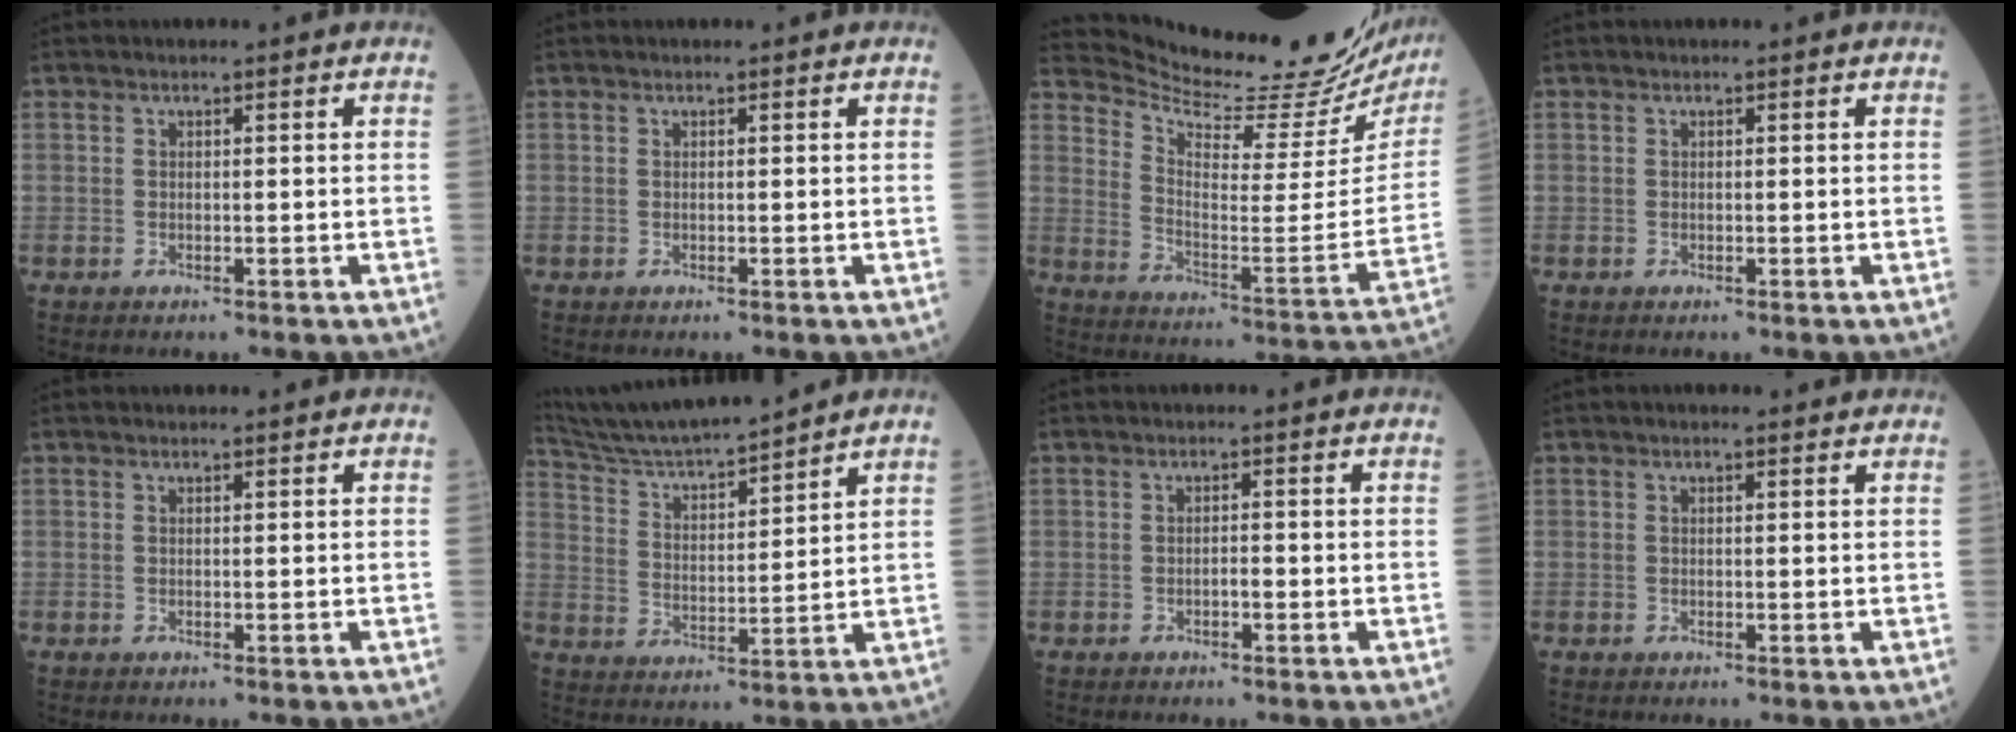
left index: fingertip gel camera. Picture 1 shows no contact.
{"total": 0.0}
{"total": 24.5, "force": [23.4, 2.5, 6.8], "torque": [-0.119, -0.106, 0.311]}
{"total": 0.0}
{"total": 1.1, "force": [1.1, 0.0, 0.3], "torque": [-0.006, 0.007, 0.017]}
{"total": 13.3, "force": [12.5, -0.5, 4.7], "torque": [-0.095, 0.010, 0.224]}
{"total": 0.7, "force": [-0.3, 0.2, 0.6], "torque": [-0.010, 0.002, -0.007]}
{"total": 2.2, "force": [1.9, 0.3, 1.0], "torque": [-0.018, 0.014, 0.021]}